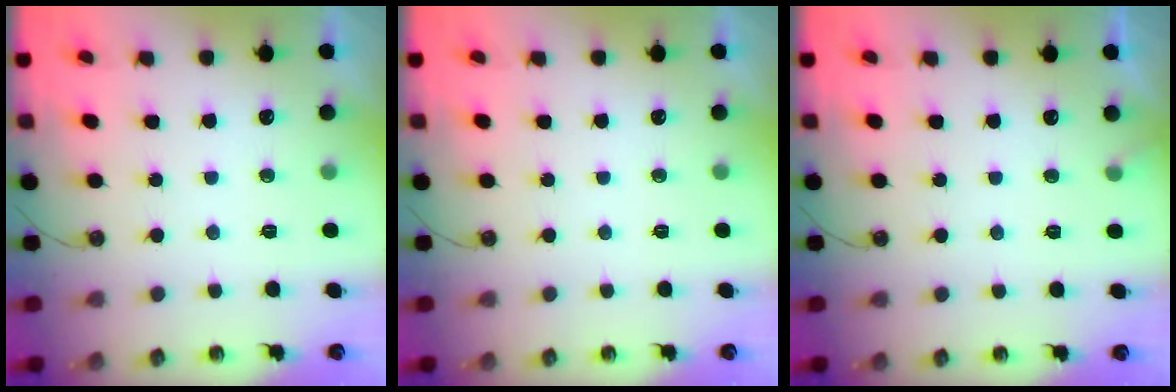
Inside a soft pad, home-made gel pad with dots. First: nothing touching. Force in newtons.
{"total": 0.0}
{"total": 4.4, "press": 4.4, "slide": 0.3}